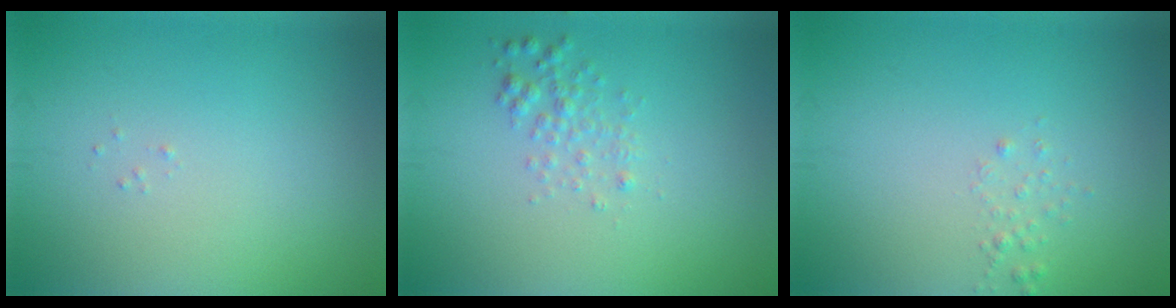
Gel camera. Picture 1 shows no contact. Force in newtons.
{"total": 1.5, "press": 1.5, "slide": 0.1}
{"total": 0.7, "press": 0.7, "slide": 0.1}